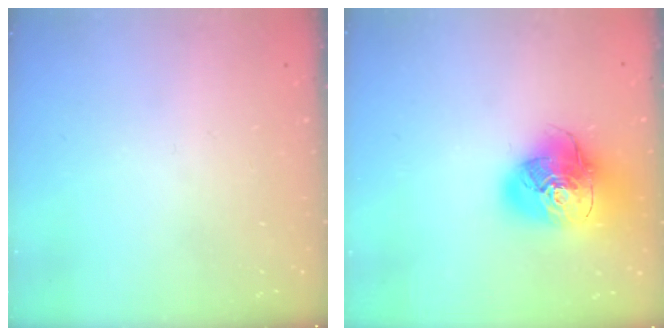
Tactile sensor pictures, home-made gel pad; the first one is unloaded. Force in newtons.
{"total": 19.1, "press": 18.9, "slide": 2.6}